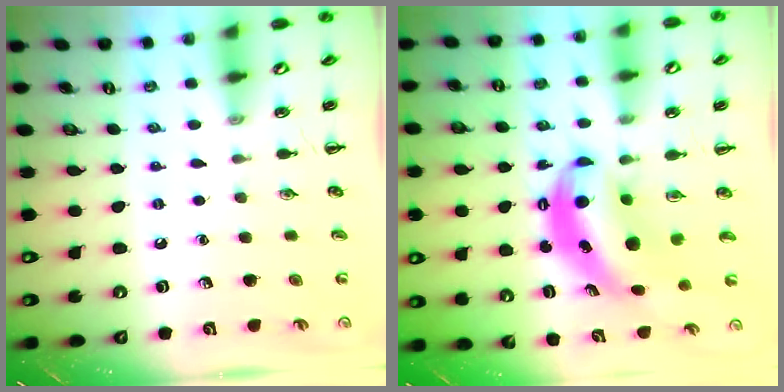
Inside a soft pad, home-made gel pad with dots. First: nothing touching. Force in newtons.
{"total": 8.3, "press": 8.0, "slide": 2.1}